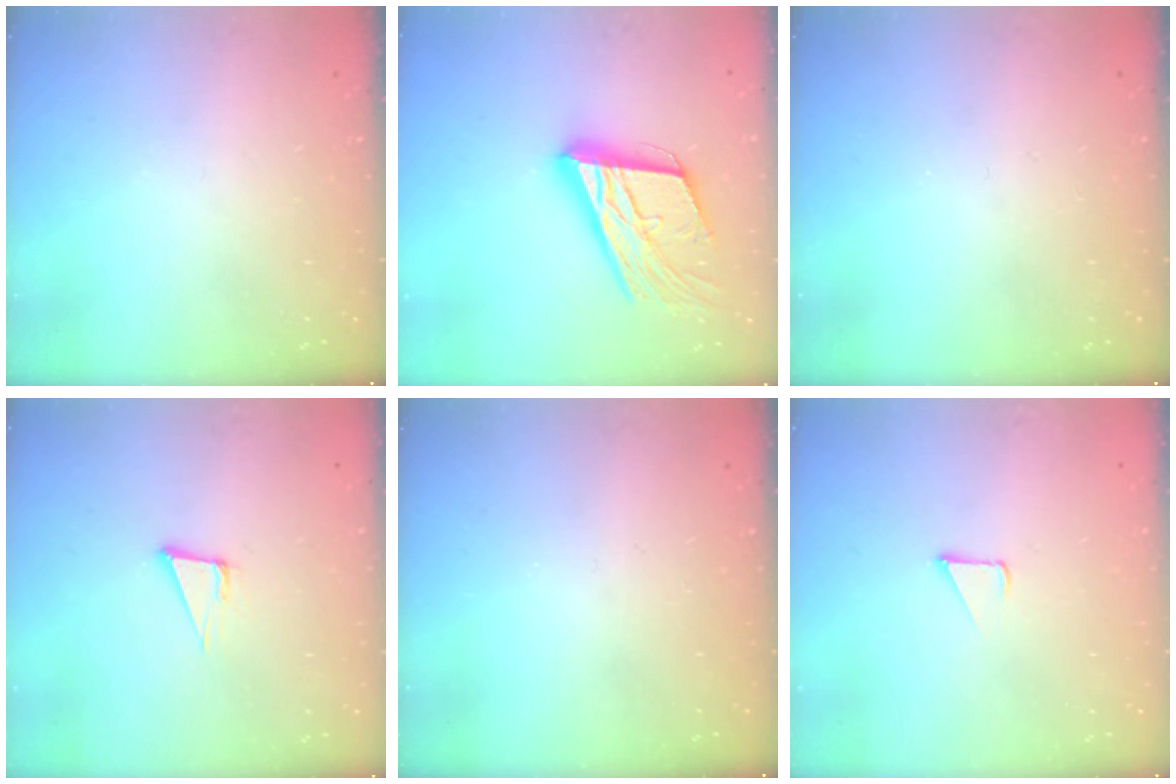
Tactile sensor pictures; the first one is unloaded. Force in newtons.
{"total": 22.7, "press": 22.3, "slide": 4.0}
{"total": 0.0}
{"total": 5.4, "press": 4.4, "slide": 3.1}
{"total": 0.0}
{"total": 2.4, "press": 2.4, "slide": 0.2}